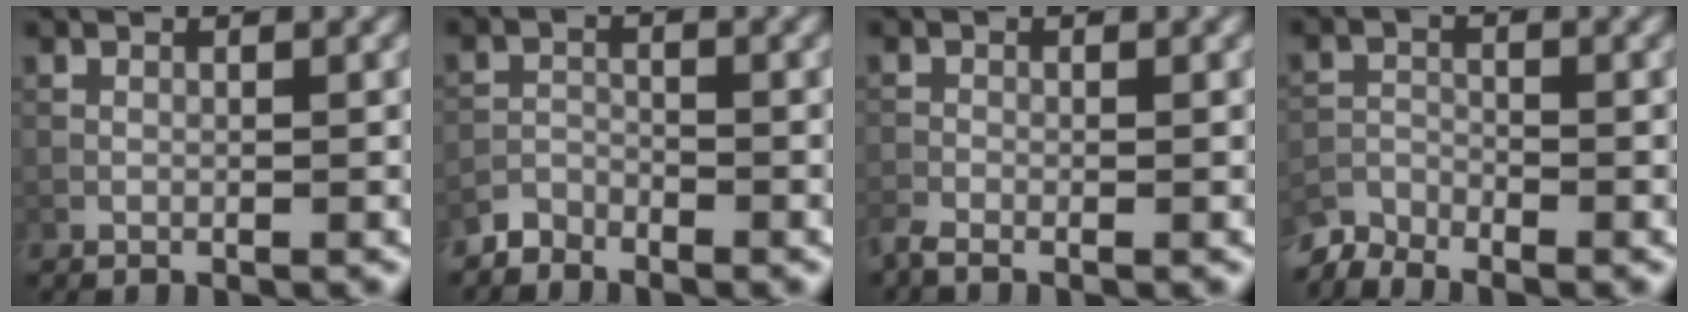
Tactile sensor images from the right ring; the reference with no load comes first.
{"total": 1.9, "force": [-1.8, 0.7, 0.1], "torque": [0.001, 0.007, -0.039]}
{"total": 1.6, "force": [-1.4, 0.3, 0.8], "torque": [-0.021, -0.008, -0.037]}
{"total": 3.1, "force": [-3.0, 0.5, 0.3], "torque": [-0.008, -0.008, -0.066]}